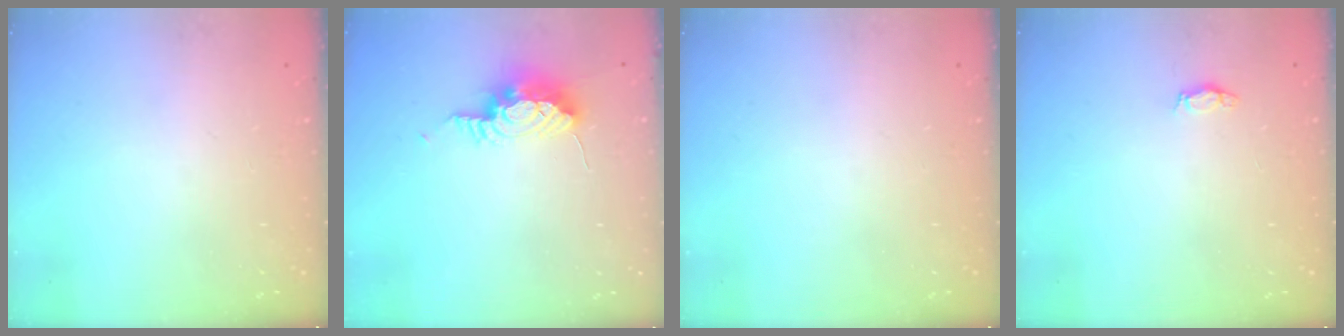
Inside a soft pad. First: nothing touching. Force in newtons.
{"total": 10.9, "press": 9.7, "slide": 5.0}
{"total": 0.0}
{"total": 2.8, "press": 2.8, "slide": 0.4}